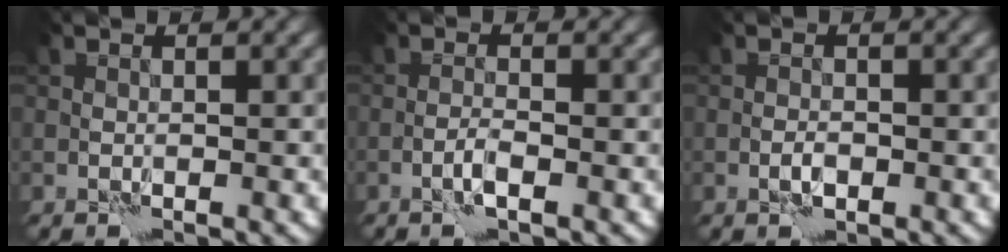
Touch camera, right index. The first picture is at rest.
{"total": 1.1, "force": [-0.5, -0.1, 1.0], "torque": [-0.019, 0.003, -0.012]}
{"total": 0.9, "force": [-0.3, 0.4, 0.7], "torque": [-0.013, 0.000, -0.008]}